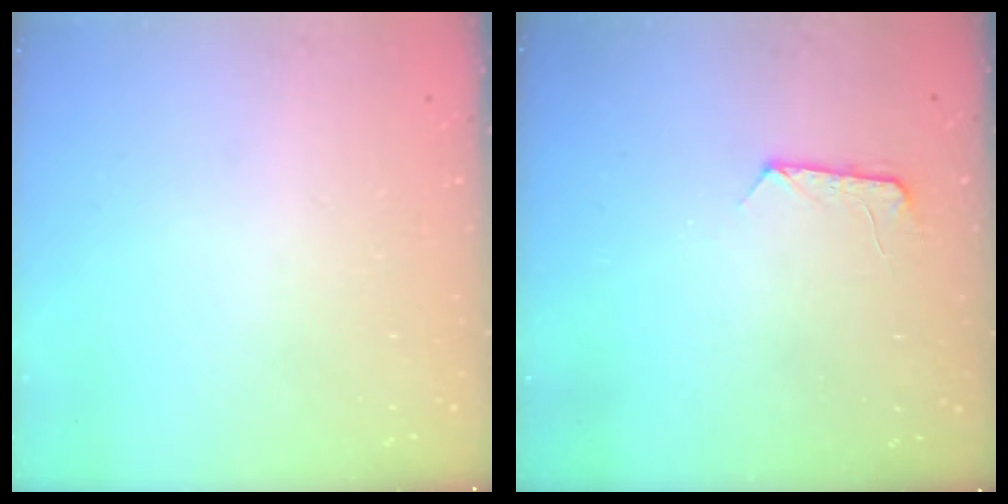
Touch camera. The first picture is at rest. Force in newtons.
{"total": 6.8, "press": 6.7, "slide": 0.7}